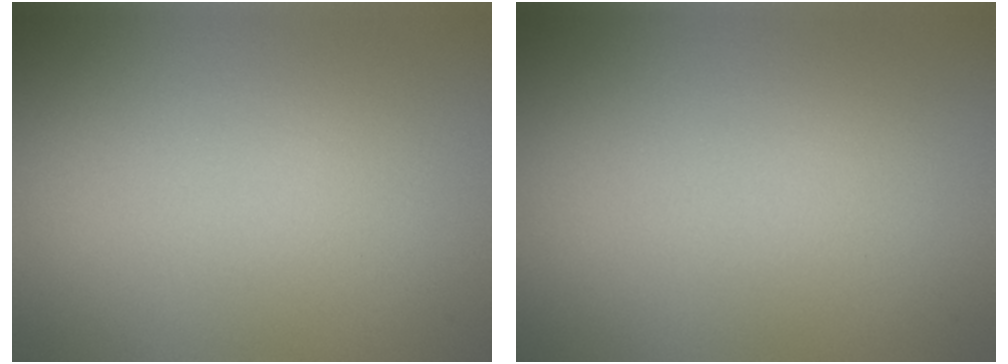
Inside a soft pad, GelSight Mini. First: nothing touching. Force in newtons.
{"total": 0.0}